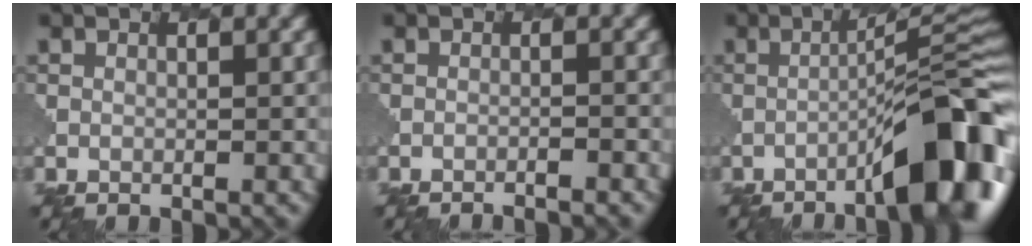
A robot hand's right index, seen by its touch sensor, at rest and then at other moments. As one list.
[{"total": 2.2, "force": [-2.1, 0.1, 0.6], "torque": [-0.001, 0.010, -0.033]}, {"total": 10.6, "force": [-4.9, 1.8, 9.2], "torque": [-0.123, 0.020, -0.074]}]